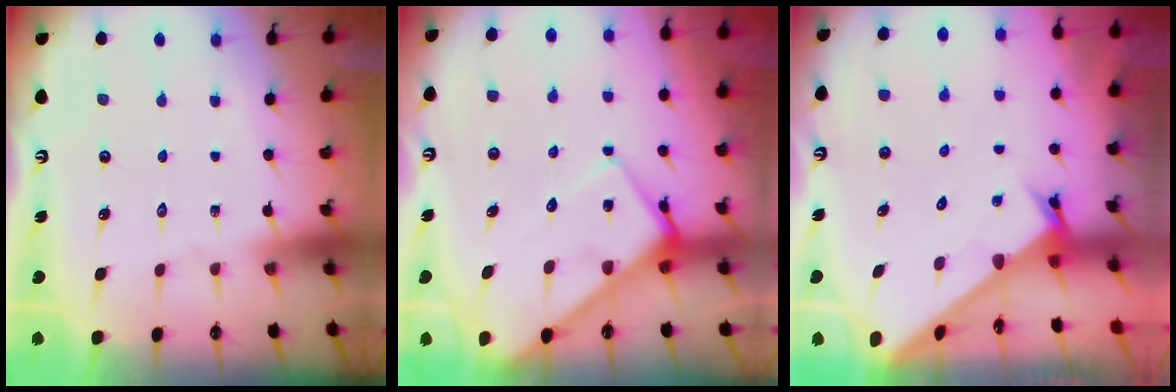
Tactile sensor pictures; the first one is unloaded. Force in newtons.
{"total": 10.1, "press": 10.1, "slide": 0.8}
{"total": 2.6, "press": 2.6, "slide": 0.3}